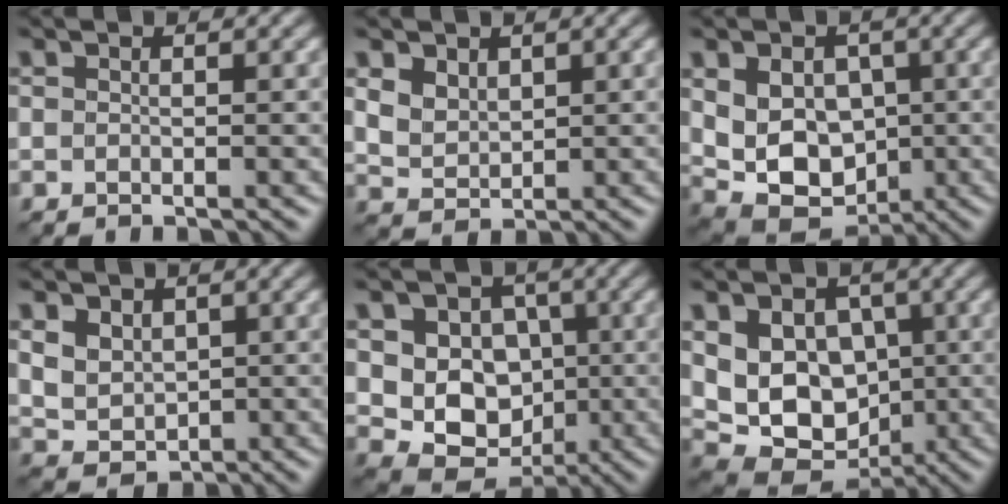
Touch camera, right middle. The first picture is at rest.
{"total": 3.1, "force": [1.5, 2.2, 1.7], "torque": [-0.043, -0.002, 0.025]}
{"total": 8.0, "force": [0.4, 5.9, 5.4], "torque": [-0.086, -0.015, 0.022]}
{"total": 5.3, "force": [1.5, 4.2, 2.9], "torque": [-0.057, 0.014, 0.019]}
{"total": 8.7, "force": [0.5, 7.0, 5.1], "torque": [-0.076, 0.006, 0.000]}
{"total": 9.2, "force": [0.7, 6.7, 6.3], "torque": [-0.100, -0.005, 0.017]}